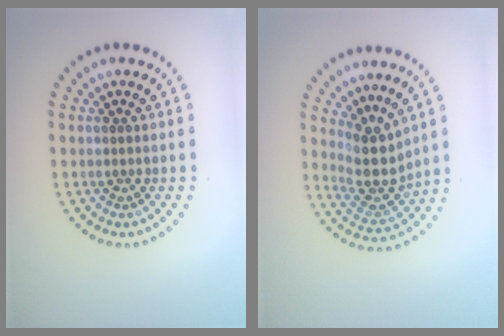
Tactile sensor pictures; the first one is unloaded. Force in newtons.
{"total": 3.8, "press": 2.9, "slide": 2.5}